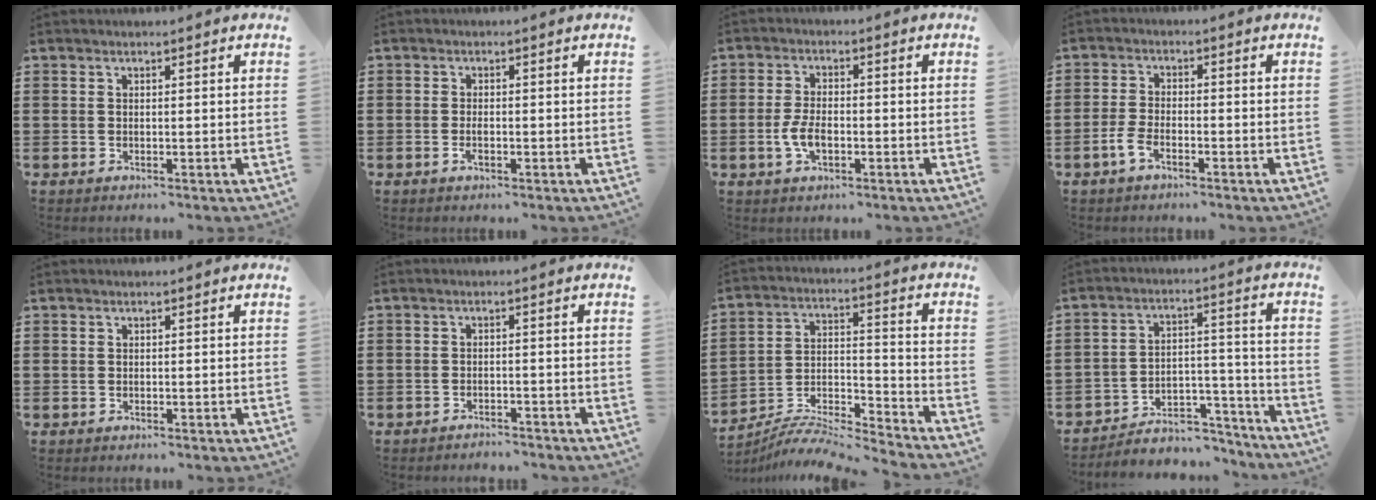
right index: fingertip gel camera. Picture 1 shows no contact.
{"total": 1.4, "force": [-0.6, 0.4, 1.2], "torque": [-0.025, -0.006, -0.008]}
{"total": 4.4, "force": [-1.2, 2.2, 3.6], "torque": [-0.085, -0.003, -0.026]}
{"total": 3.1, "force": [-2.0, 1.1, 2.1], "torque": [-0.059, -0.002, -0.046]}
{"total": 0.0}
{"total": 1.6, "force": [-1.6, 0.1, -0.2], "torque": [-0.003, 0.002, -0.035]}
{"total": 7.2, "force": [-6.9, 0.5, 1.7], "torque": [-0.034, -0.003, -0.143]}
{"total": 5.2, "force": [-4.4, 2.4, 1.3], "torque": [-0.021, 0.017, -0.086]}